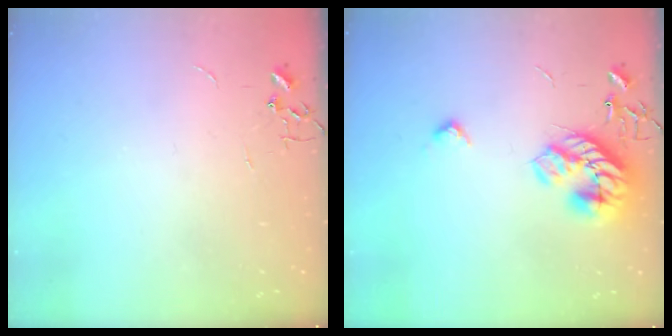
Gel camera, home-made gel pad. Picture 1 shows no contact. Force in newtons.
{"total": 16.7, "press": 16.7, "slide": 0.6}